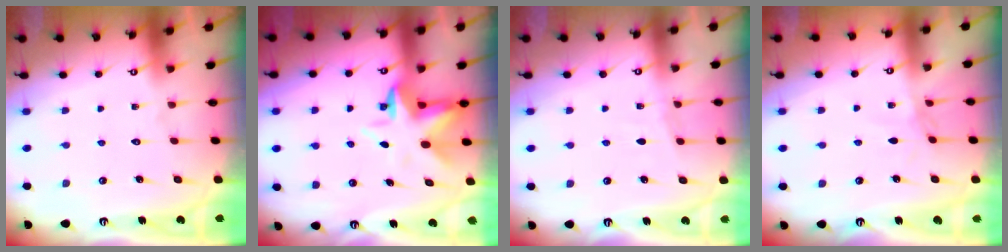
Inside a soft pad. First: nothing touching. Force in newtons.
{"total": 5.6, "press": 5.4, "slide": 1.5}
{"total": 2.7, "press": 2.6, "slide": 0.4}
{"total": 1.8, "press": 1.8, "slide": 0.3}